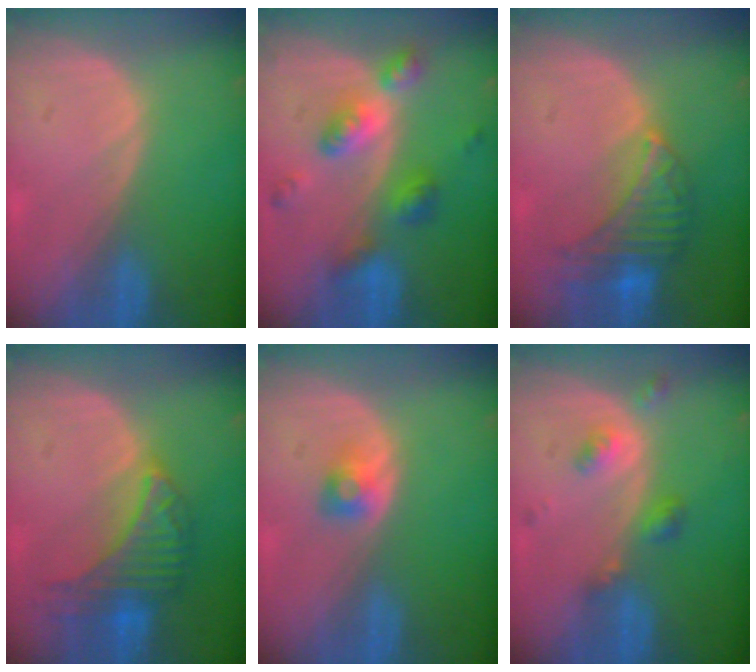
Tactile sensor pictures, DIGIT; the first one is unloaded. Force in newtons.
{"total": 7.2, "press": 7.2, "slide": 0.4}
{"total": 7.9, "press": 7.1, "slide": 3.4}
{"total": 7.2, "press": 7.2, "slide": 0.1}
{"total": 2.2, "press": 2.2, "slide": 0.3}
{"total": 4.5, "press": 4.0, "slide": 1.9}